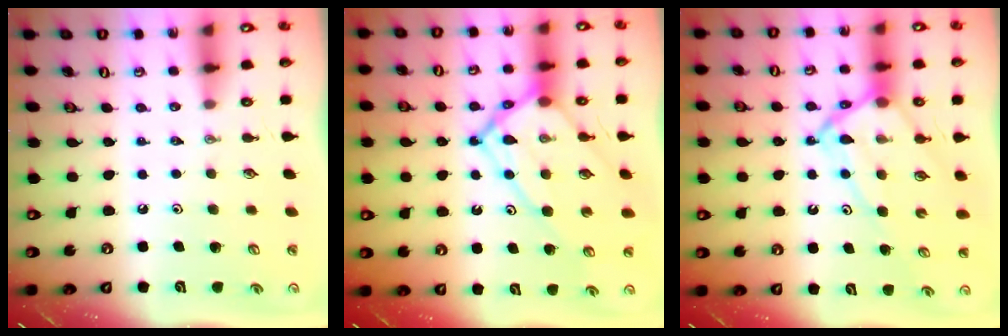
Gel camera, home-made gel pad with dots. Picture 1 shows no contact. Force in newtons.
{"total": 16.0, "press": 16.0, "slide": 1.3}
{"total": 11.4, "press": 11.4, "slide": 1.2}